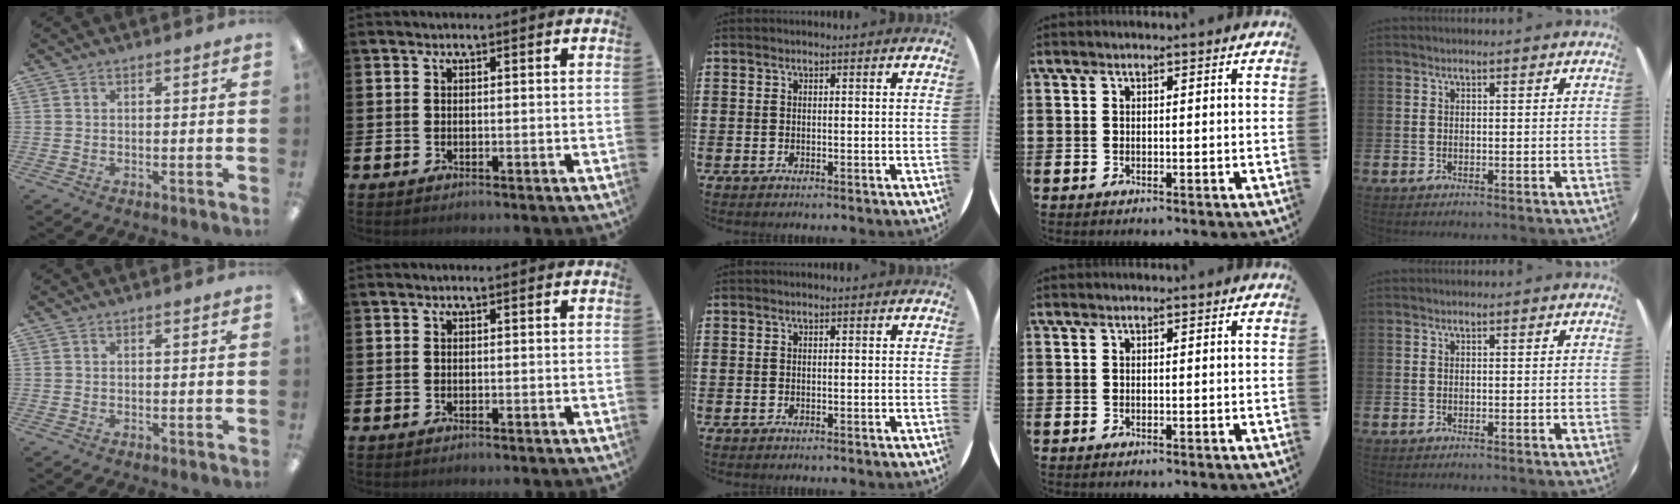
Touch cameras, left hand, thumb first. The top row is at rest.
{}